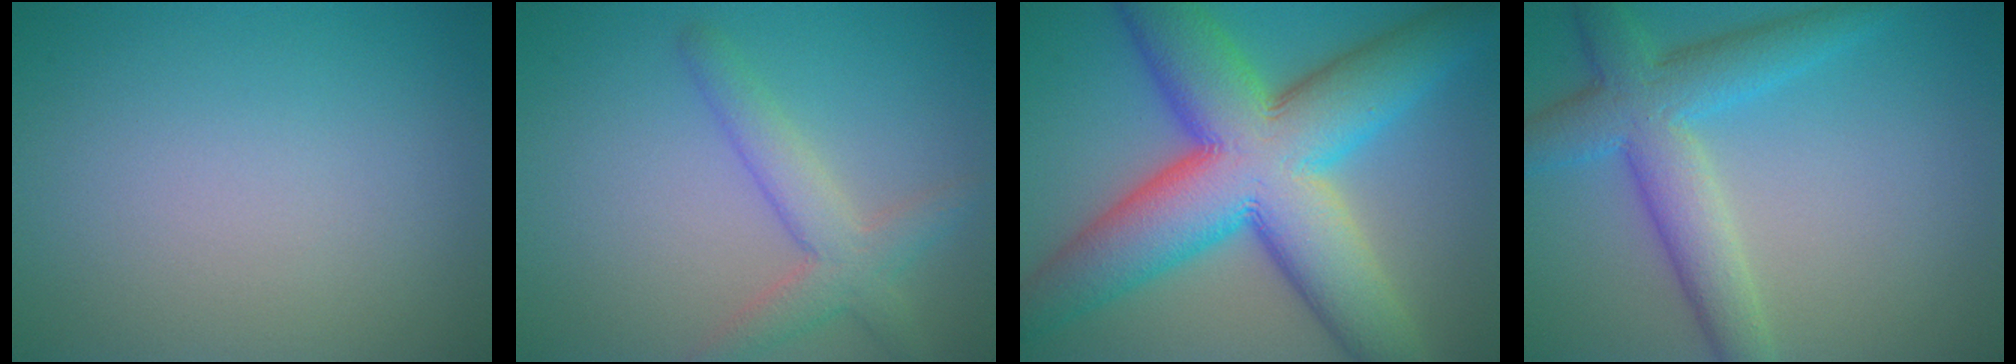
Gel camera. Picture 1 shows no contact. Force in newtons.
{"total": 3.6, "press": 3.6, "slide": 0.1}
{"total": 15.4, "press": 15.4, "slide": 0.1}
{"total": 6.2, "press": 6.2, "slide": 0.3}